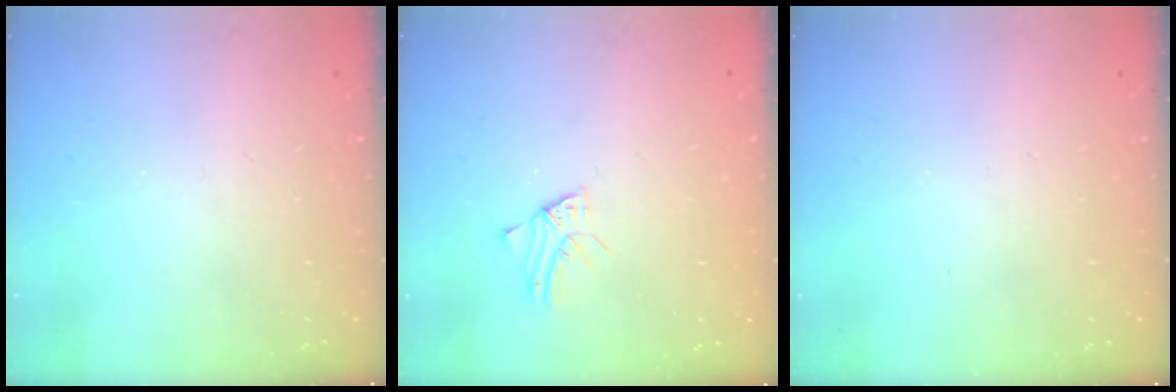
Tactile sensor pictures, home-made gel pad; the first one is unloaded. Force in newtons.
{"total": 1.5, "press": 1.4, "slide": 0.1}
{"total": 0.0}